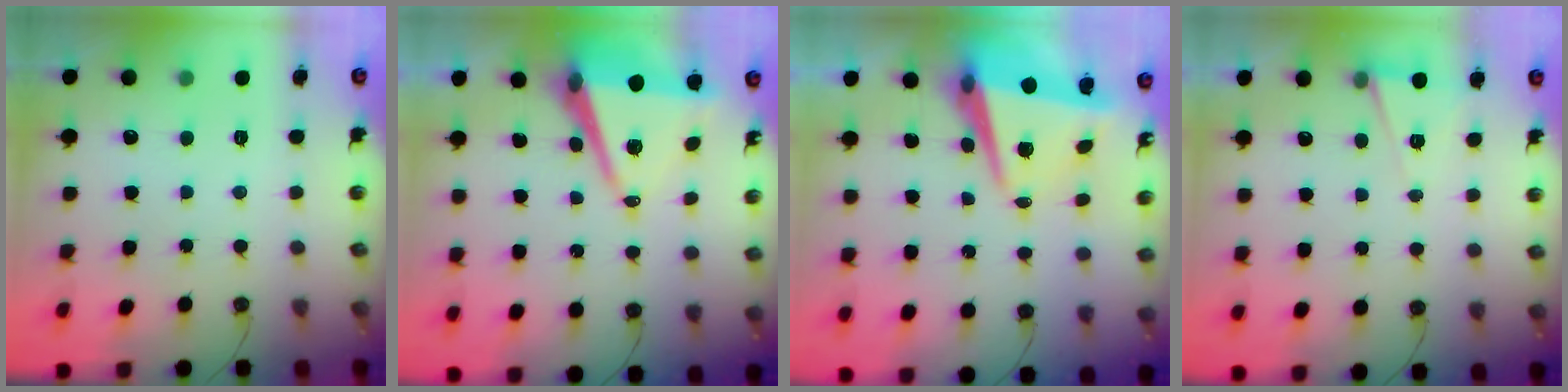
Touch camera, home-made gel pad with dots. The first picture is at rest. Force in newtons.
{"total": 10.2, "press": 9.3, "slide": 4.1}
{"total": 8.3, "press": 8.0, "slide": 2.2}
{"total": 6.1, "press": 3.9, "slide": 4.7}